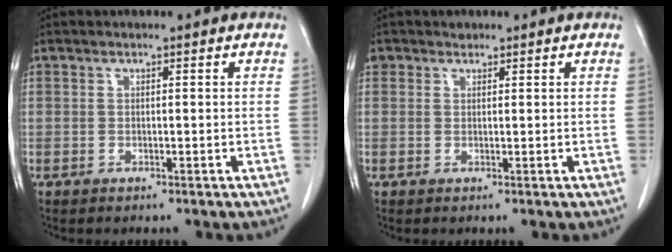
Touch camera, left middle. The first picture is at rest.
{"total": 1.5, "force": [1.0, 1.1, 0.1], "torque": [0.000, 0.006, 0.017]}